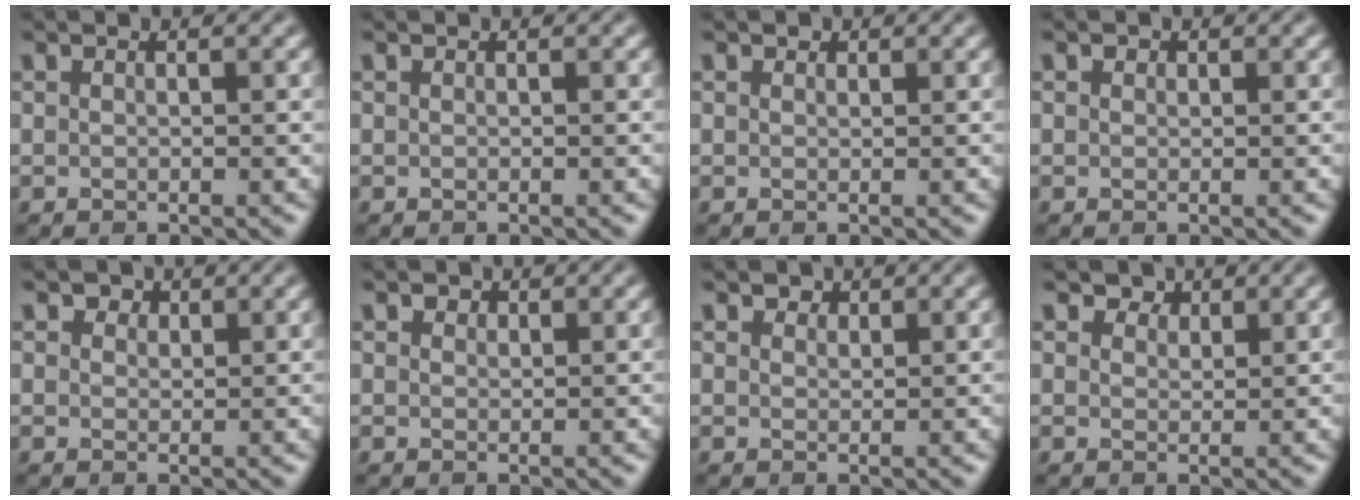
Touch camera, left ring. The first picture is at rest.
{"total": 0.0}
{"total": 0.5, "force": [0.4, 0.3, 0.1], "torque": [0.001, -0.001, 0.005]}
{"total": 0.6, "force": [0.3, 0.4, 0.2], "torque": [-0.001, -0.002, 0.002]}
{"total": 2.0, "force": [1.3, 1.3, 0.8], "torque": [-0.011, -0.002, 0.009]}
{"total": 1.1, "force": [0.8, 0.7, 0.4], "torque": [-0.007, -0.002, 0.007]}
{"total": 1.5, "force": [1.1, 0.9, 0.4], "torque": [-0.007, -0.004, 0.014]}
{"total": 2.2, "force": [1.7, 1.3, 0.7], "torque": [-0.015, -0.008, 0.024]}